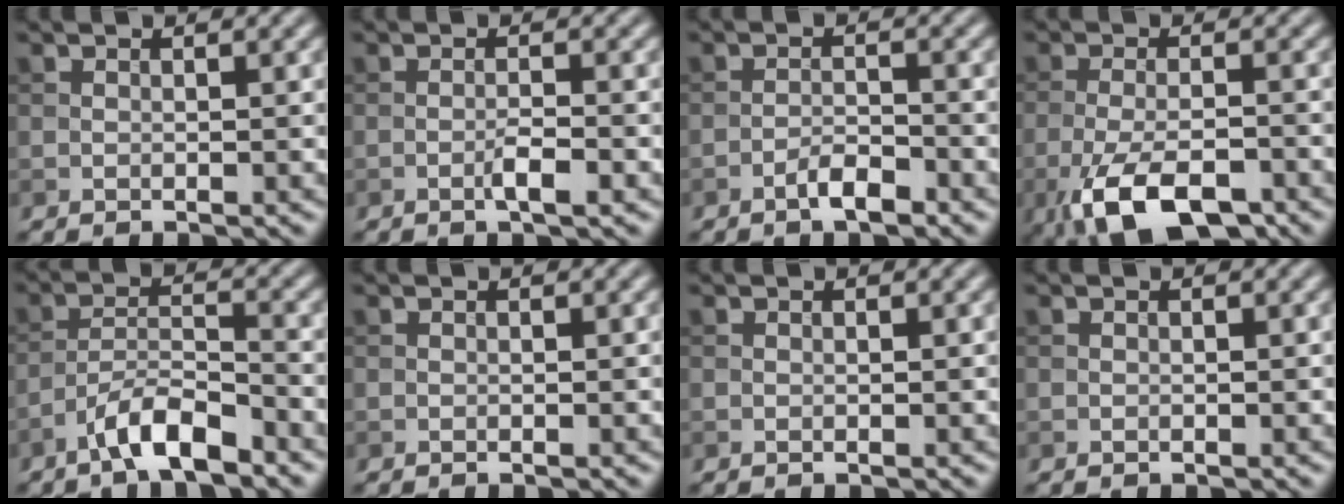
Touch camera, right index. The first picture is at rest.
{"total": 1.9, "force": [-0.9, 0.3, 1.7], "torque": [-0.029, 0.003, -0.018]}
{"total": 2.3, "force": [-1.6, 0.6, 1.6], "torque": [-0.026, 0.005, -0.031]}
{"total": 7.9, "force": [-4.4, 3.1, 5.8], "torque": [-0.115, -0.016, -0.079]}
{"total": 4.8, "force": [-3.5, 1.1, 3.1], "torque": [-0.054, 0.008, -0.070]}
{"total": 0.0}
{"total": 0.0}
{"total": 0.0}